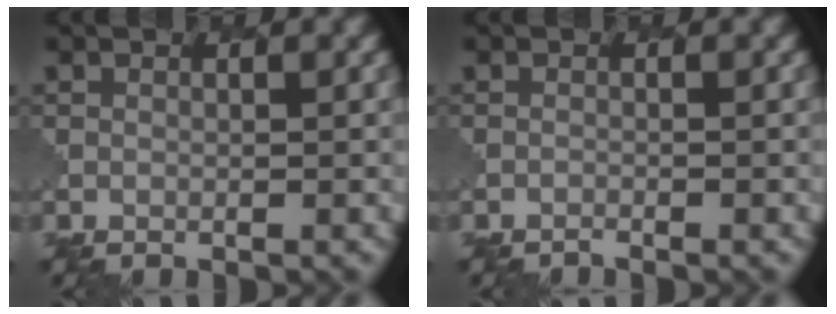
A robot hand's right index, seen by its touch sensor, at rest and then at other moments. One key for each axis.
{"total": 0.5, "fx": -0.5, "fy": 0.0, "fz": 0.0, "tx": 0.003, "ty": -0.002, "tz": -0.014}